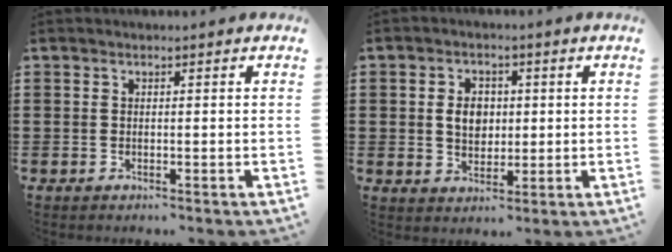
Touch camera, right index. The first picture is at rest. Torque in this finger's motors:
{"motor_torque": [0.85, -0.33, 0.46, 0.10]}